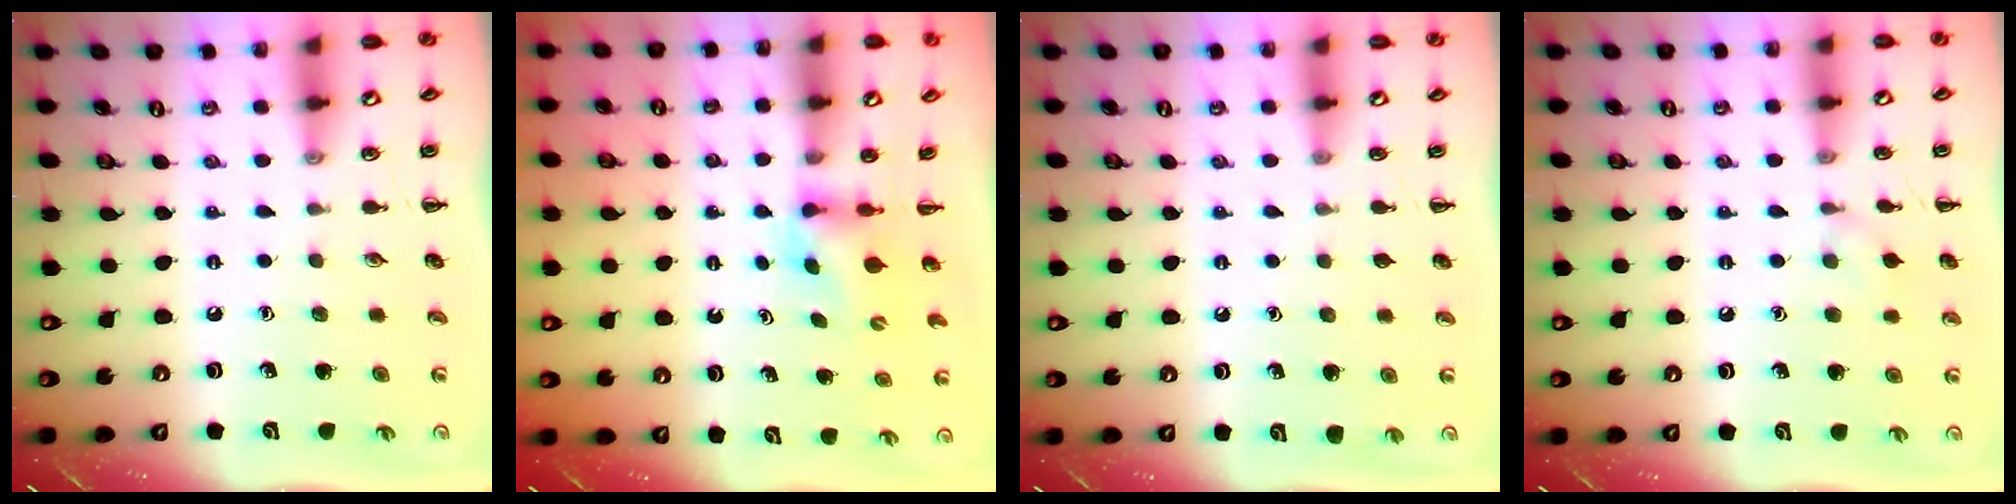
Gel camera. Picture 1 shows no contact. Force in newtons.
{"total": 2.9, "press": 2.6, "slide": 1.2}
{"total": 0.0}
{"total": 5.8, "press": 5.5, "slide": 2.1}